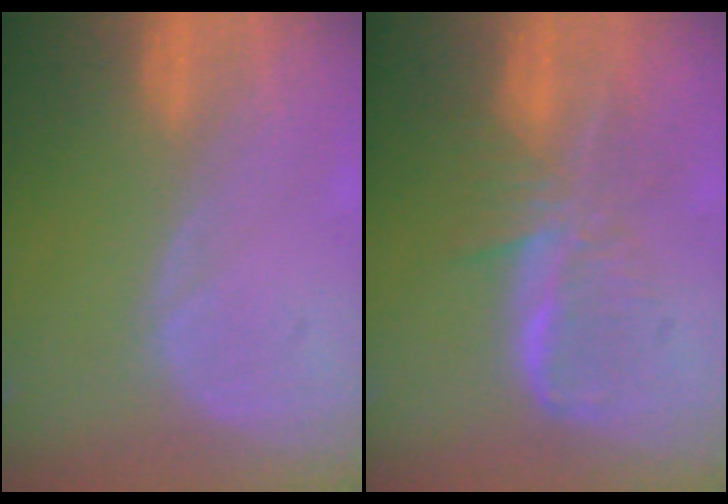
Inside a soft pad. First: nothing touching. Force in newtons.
{"total": 7.9, "press": 6.8, "slide": 3.9}